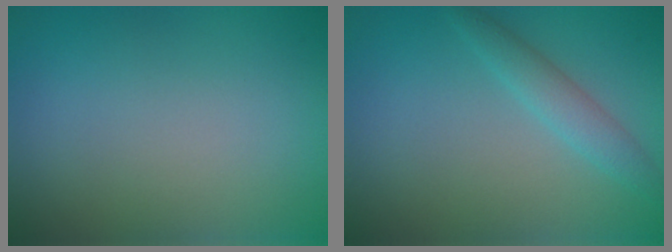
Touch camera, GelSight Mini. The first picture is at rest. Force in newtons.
{"total": 2.2, "press": 2.2, "slide": 0.1}